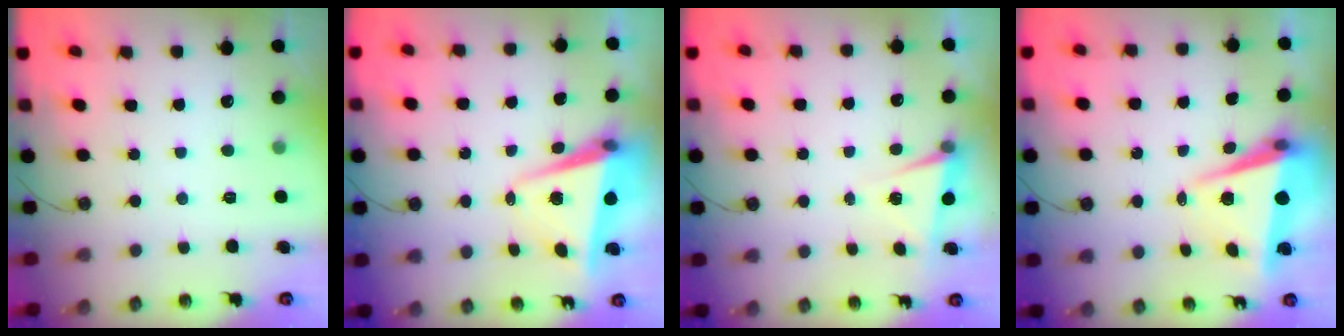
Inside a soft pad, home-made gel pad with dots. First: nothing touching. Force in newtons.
{"total": 7.8, "press": 7.8, "slide": 0.3}
{"total": 3.0, "press": 2.3, "slide": 1.9}
{"total": 6.5, "press": 6.2, "slide": 1.9}